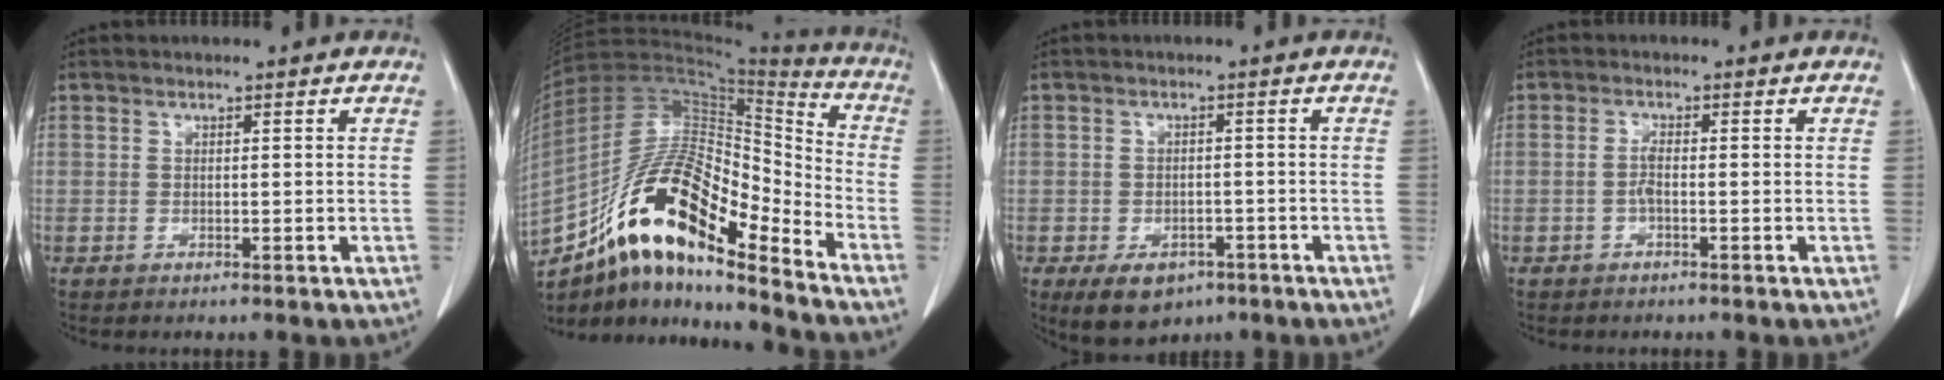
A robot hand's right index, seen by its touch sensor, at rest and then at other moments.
{"total": 20.1, "force": [-12.4, 5.3, 14.9], "torque": [-0.287, 0.021, -0.216]}
{"total": 6.9, "force": [-4.1, 4.5, 3.3], "torque": [-0.050, -0.001, -0.052]}
{"total": 1.7, "force": [-0.5, 0.3, 1.6], "torque": [-0.032, 0.002, -0.013]}